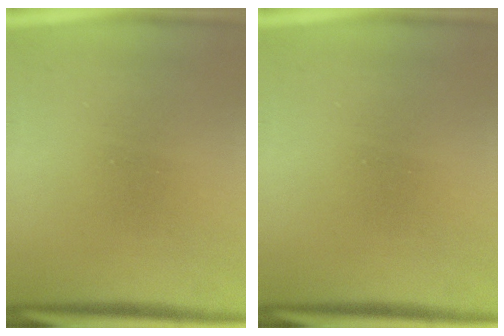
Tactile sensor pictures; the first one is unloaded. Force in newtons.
{"total": 0.0}